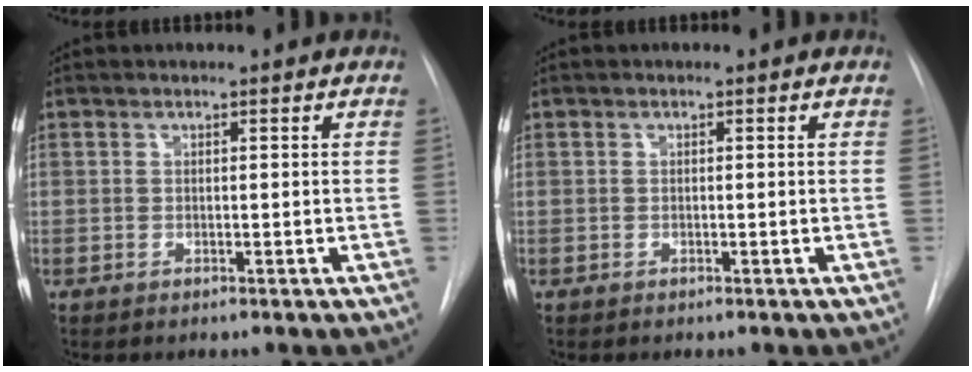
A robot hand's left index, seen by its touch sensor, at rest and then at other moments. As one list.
[{"total": 0.0}]